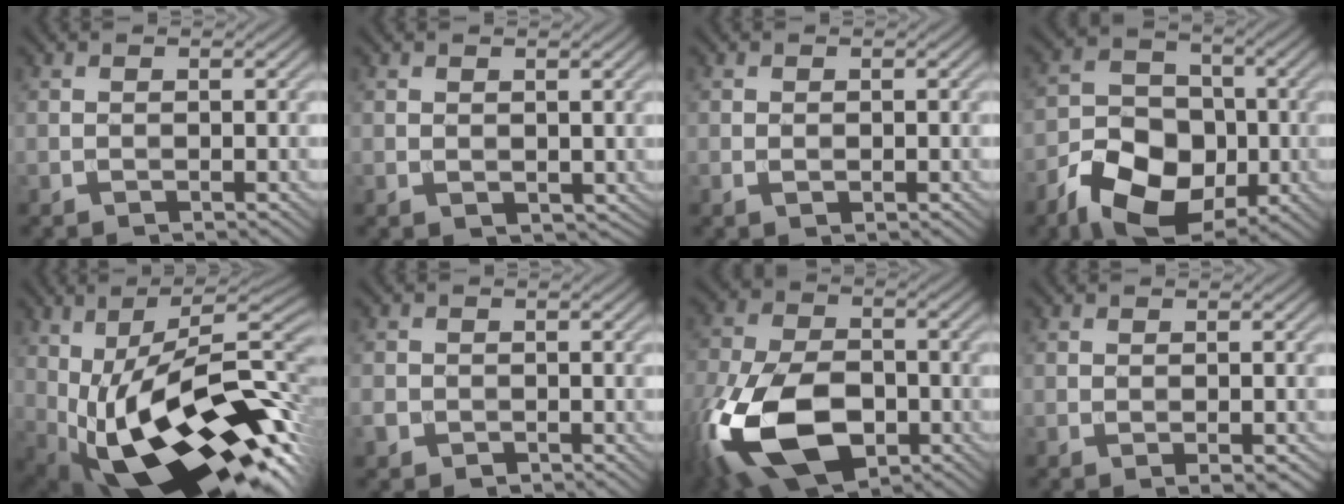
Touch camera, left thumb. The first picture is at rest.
{"total": 1.2, "force": [0.8, 0.8, 0.5], "torque": [-0.011, -0.006, 0.022]}
{"total": 0.9, "force": [0.0, 0.5, 0.7], "torque": [-0.015, -0.003, 0.002]}
{"total": 11.5, "force": [-4.9, 7.9, 6.9], "torque": [-0.137, -0.021, -0.096]}
{"total": 22.2, "force": [-3.4, 10.8, 19.0], "torque": [-0.325, -0.029, -0.040]}
{"total": 1.8, "force": [-0.8, 1.5, 0.5], "torque": [-0.016, -0.009, -0.022]}
{"total": 17.5, "force": [-6.6, 10.4, 12.4], "torque": [-0.304, -0.046, -0.121]}
{"total": 1.1, "force": [-0.3, 0.1, 1.0], "torque": [-0.015, 0.000, -0.001]}